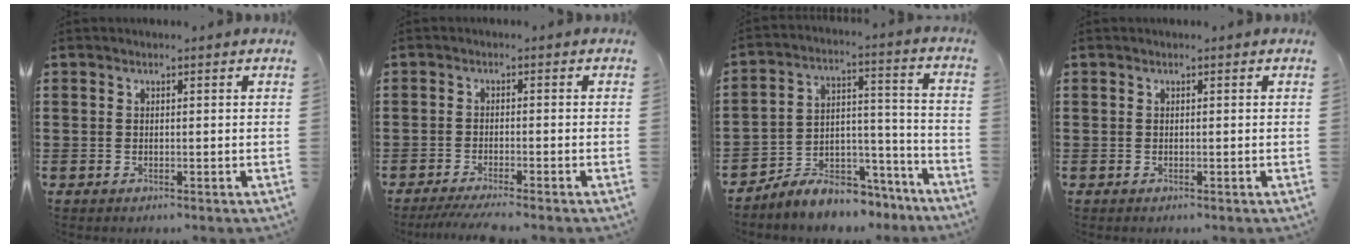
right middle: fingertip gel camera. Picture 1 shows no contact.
{"total": 3.0, "force": [-2.7, -0.2, 1.5], "torque": [-0.031, -0.010, -0.051]}
{"total": 7.3, "force": [-7.0, 1.8, 1.4], "torque": [-0.021, 0.021, -0.131]}
{"total": 0.0}